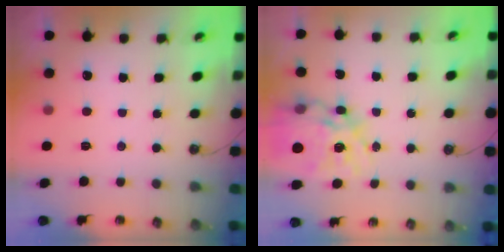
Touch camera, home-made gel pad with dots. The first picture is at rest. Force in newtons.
{"total": 22.2, "press": 22.0, "slide": 2.1}